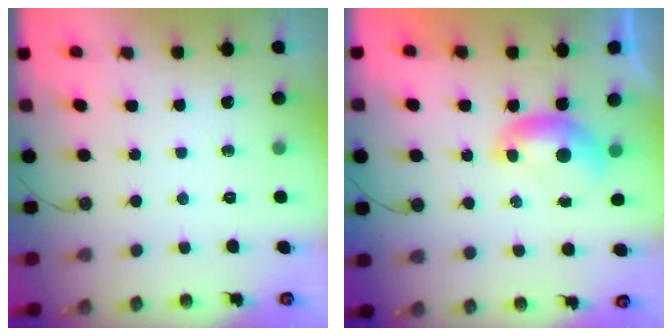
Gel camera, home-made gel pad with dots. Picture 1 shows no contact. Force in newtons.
{"total": 0.0}